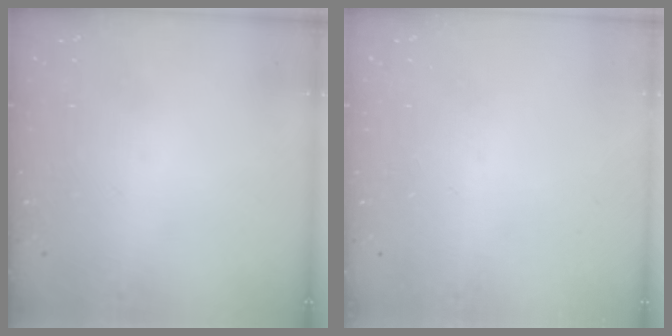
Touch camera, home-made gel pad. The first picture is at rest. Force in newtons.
{"total": 0.0}